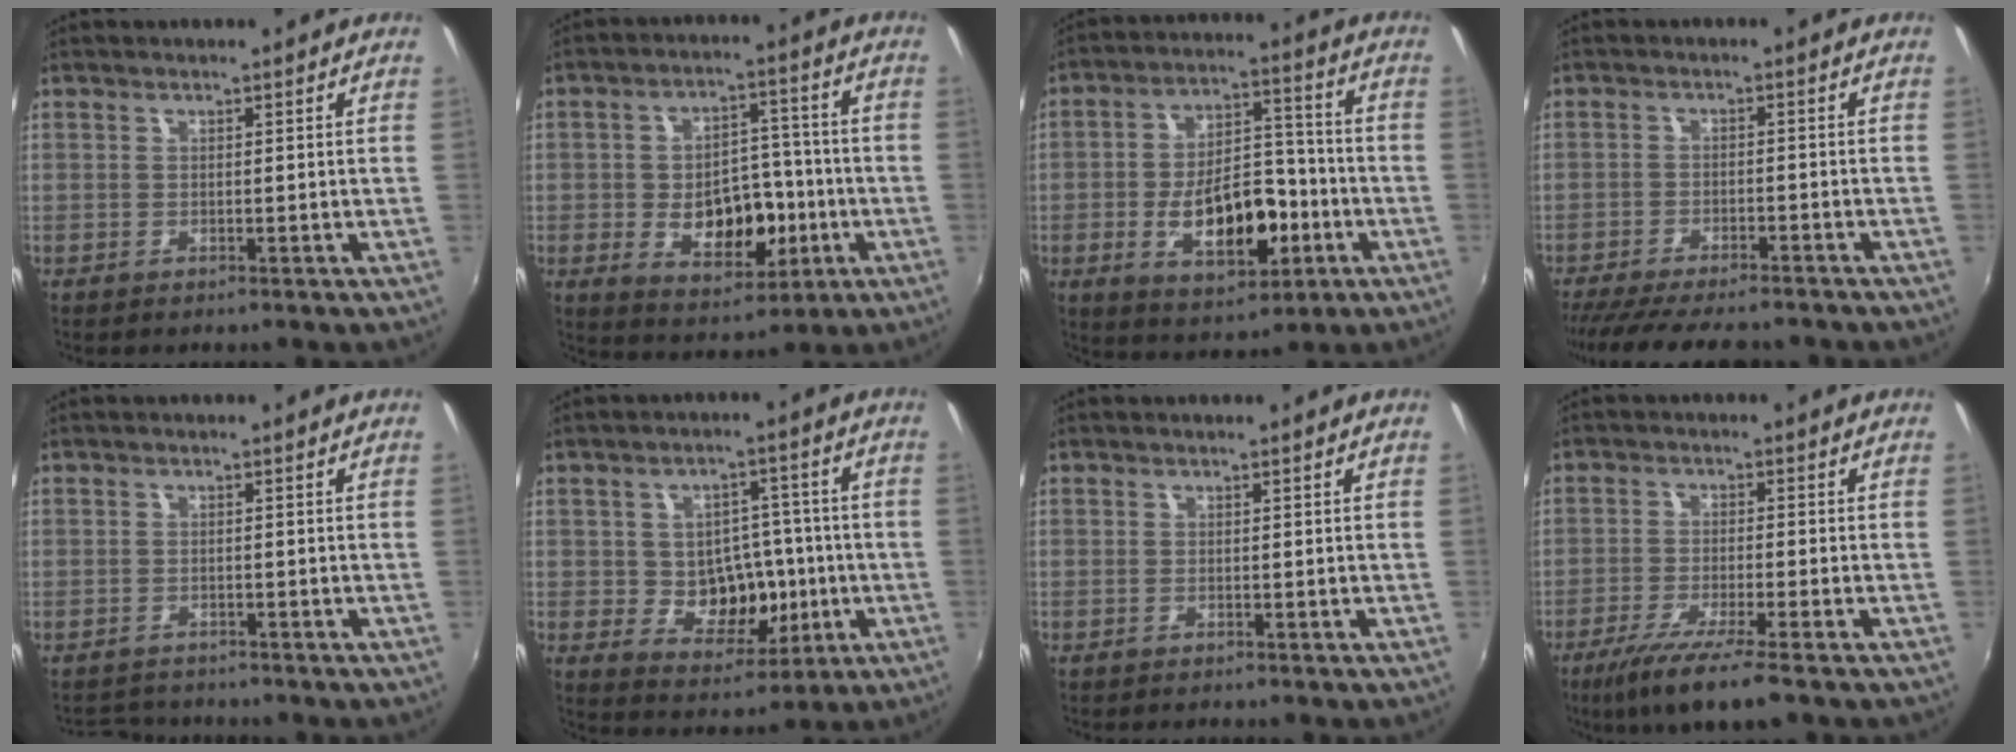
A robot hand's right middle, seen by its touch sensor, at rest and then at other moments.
{"total": 13.0, "force": [-3.3, 8.2, 9.5], "torque": [-0.167, 0.010, -0.031]}
{"total": 15.1, "force": [-4.9, 7.7, 12.0], "torque": [-0.214, 0.015, -0.060]}
{"total": 15.3, "force": [-13.0, 3.7, 7.1], "torque": [-0.148, -0.033, -0.197]}
{"total": 3.2, "force": [-2.9, 1.2, 0.0], "torque": [-0.012, 0.003, -0.054]}
{"total": 11.1, "force": [-1.3, 9.0, 6.5], "torque": [-0.119, 0.005, -0.002]}
{"total": 0.0}
{"total": 9.8, "force": [-6.8, 0.8, 7.0], "torque": [-0.151, -0.032, -0.119]}